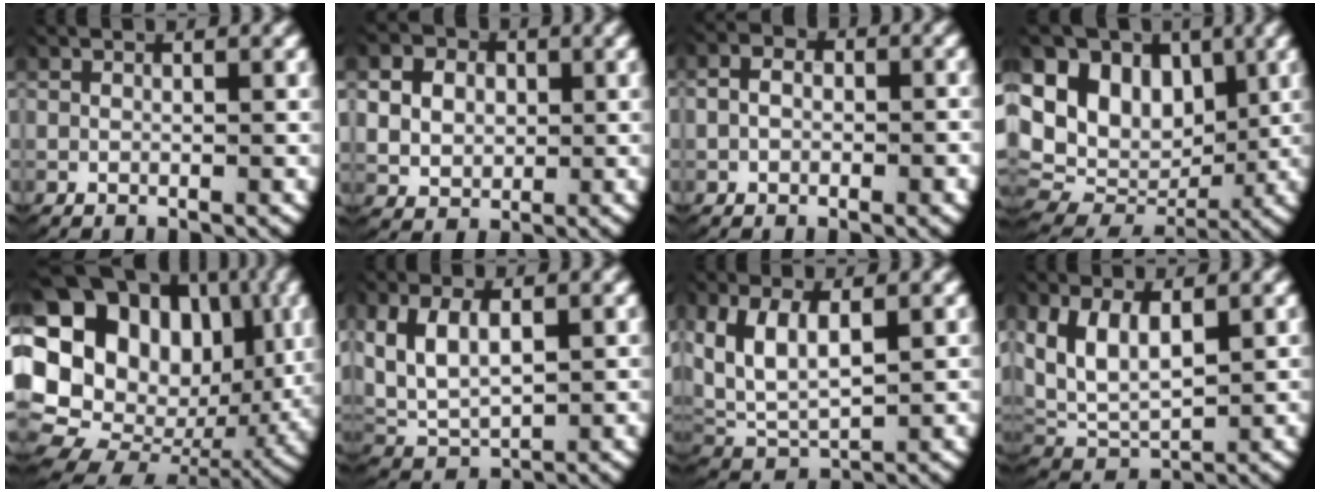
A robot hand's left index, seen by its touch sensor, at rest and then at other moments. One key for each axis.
{"total": 5.4, "fx": 0.8, "fy": 4.8, "fz": 2.5, "tx": -0.057, "ty": -0.013, "tz": 0.020}
{"total": 2.5, "fx": -0.2, "fy": 1.9, "fz": 1.5, "tx": -0.020, "ty": 0.003, "tz": -0.010}
{"total": 15.9, "fx": 1.7, "fy": 12.9, "fz": 9.2, "tx": -0.177, "ty": -0.030, "tz": 0.035}
{"total": 21.5, "fx": 1.2, "fy": 17.7, "fz": 12.2, "tx": -0.290, "ty": -0.055, "tz": 0.026}
{"total": 7.5, "fx": 0.3, "fy": 5.9, "fz": 4.6, "tx": -0.132, "ty": -0.023, "tz": 0.018}
{"total": 7.1, "fx": 0.9, "fy": 5.4, "fz": 4.6, "tx": -0.126, "ty": -0.026, "tz": 0.030}
{"total": 7.8, "fx": 0.9, "fy": 6.1, "fz": 4.7, "tx": -0.126, "ty": -0.021, "tz": 0.024}